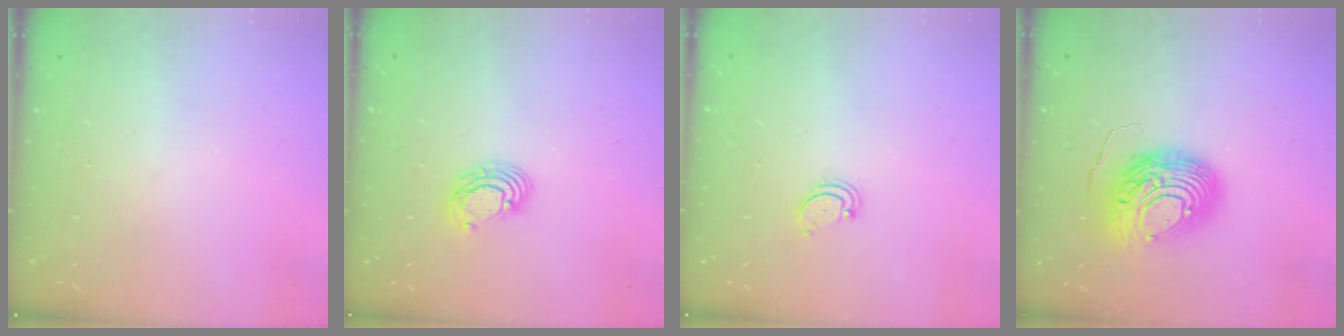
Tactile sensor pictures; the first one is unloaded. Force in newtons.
{"total": 5.4, "press": 5.4, "slide": 0.2}
{"total": 2.4, "press": 2.3, "slide": 0.5}
{"total": 13.5, "press": 13.4, "slide": 1.7}